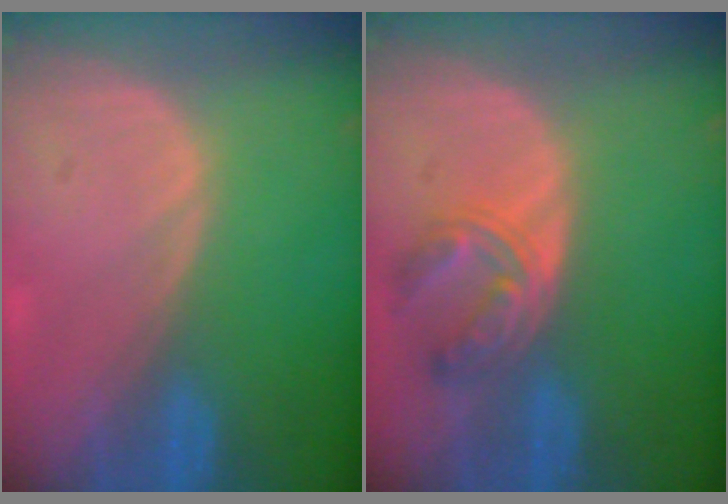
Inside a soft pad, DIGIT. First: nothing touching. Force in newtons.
{"total": 5.5, "press": 5.4, "slide": 1.0}